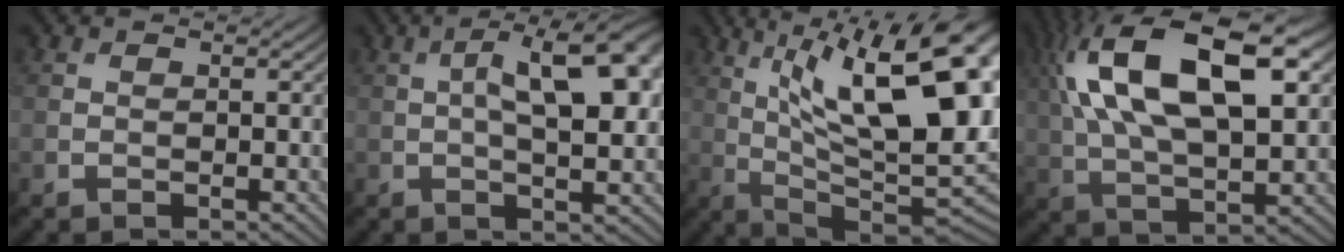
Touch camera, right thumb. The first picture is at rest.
{"total": 12.2, "force": [2.1, 4.8, 11.0], "torque": [-0.149, 0.021, 0.016]}
{"total": 19.2, "force": [4.6, 7.7, 17.0], "torque": [-0.237, 0.026, 0.073]}
{"total": 18.1, "force": [6.1, 8.4, 14.8], "torque": [-0.293, 0.037, 0.094]}